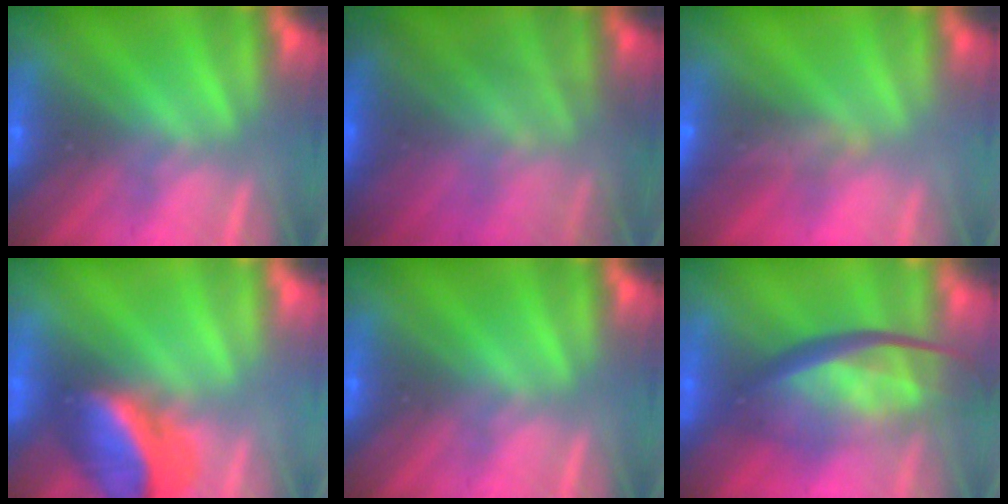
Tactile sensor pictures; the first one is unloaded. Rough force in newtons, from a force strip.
{"total": 9.0}
{"total": 7.3}
{"total": 2.6}
{"total": 0.0}
{"total": 9.8}